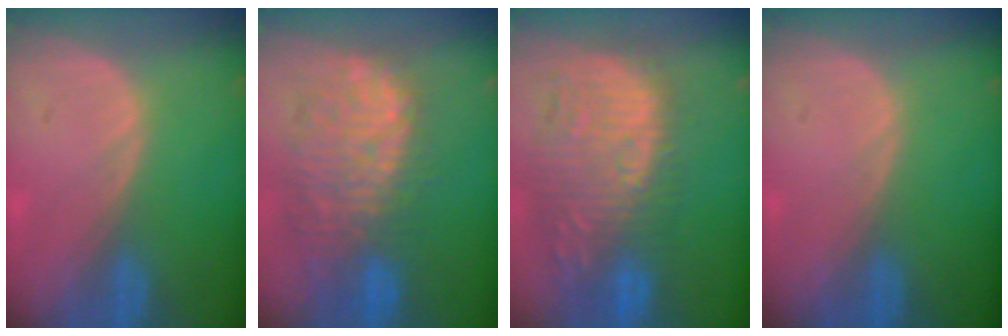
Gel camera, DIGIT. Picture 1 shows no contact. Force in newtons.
{"total": 11.5, "press": 10.5, "slide": 4.8}
{"total": 12.8, "press": 11.7, "slide": 5.4}
{"total": 0.0}